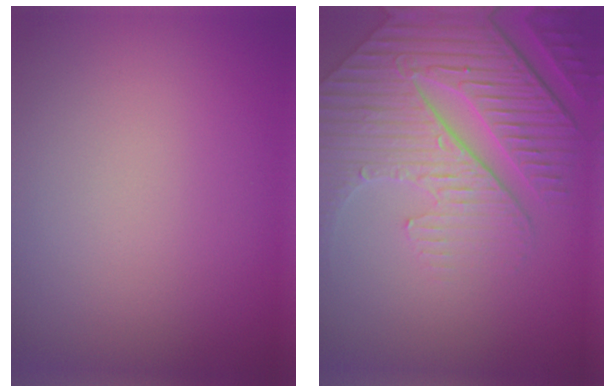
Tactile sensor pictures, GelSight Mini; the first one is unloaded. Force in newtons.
{"total": 8.8, "press": 6.2, "slide": 6.2}